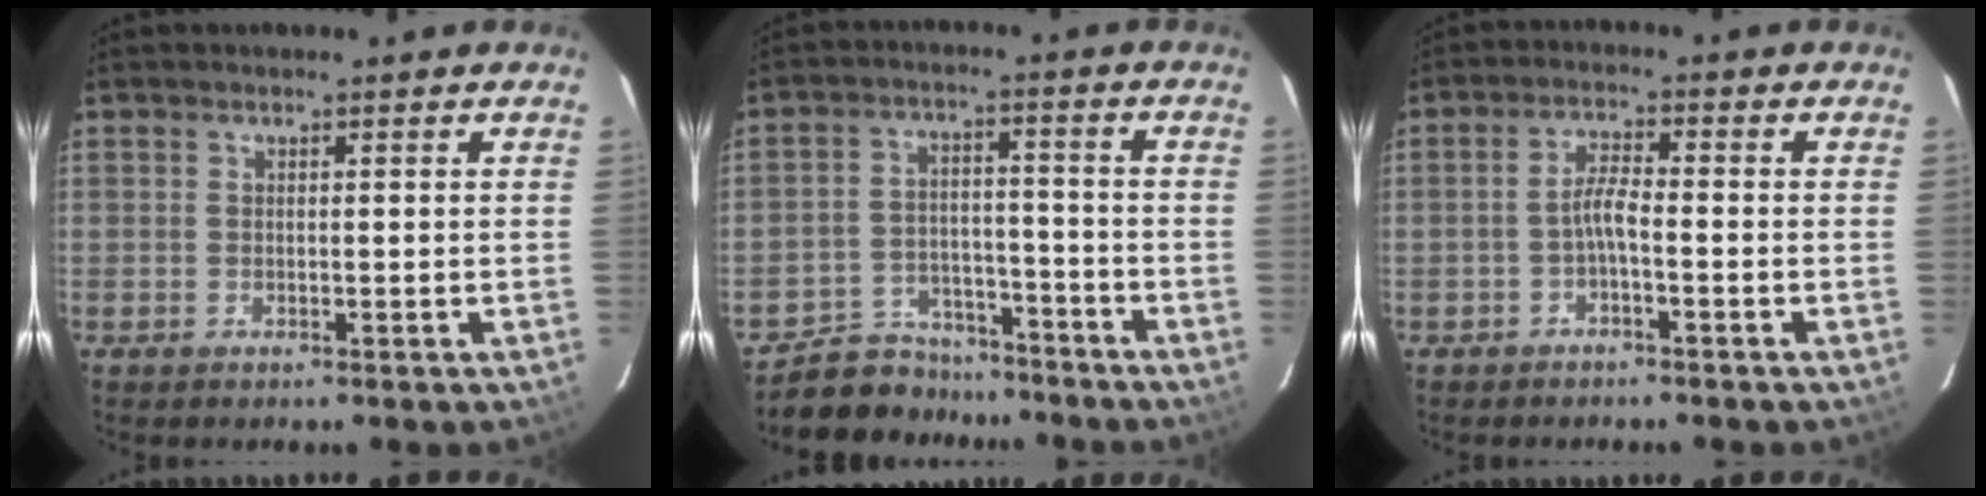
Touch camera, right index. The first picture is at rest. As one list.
[{"total": 11.3, "force": [-9.9, 5.2, 1.8], "torque": [-0.061, 0.021, -0.145]}, {"total": 2.9, "force": [-1.5, 0.3, 2.5], "torque": [-0.055, 0.008, -0.031]}]